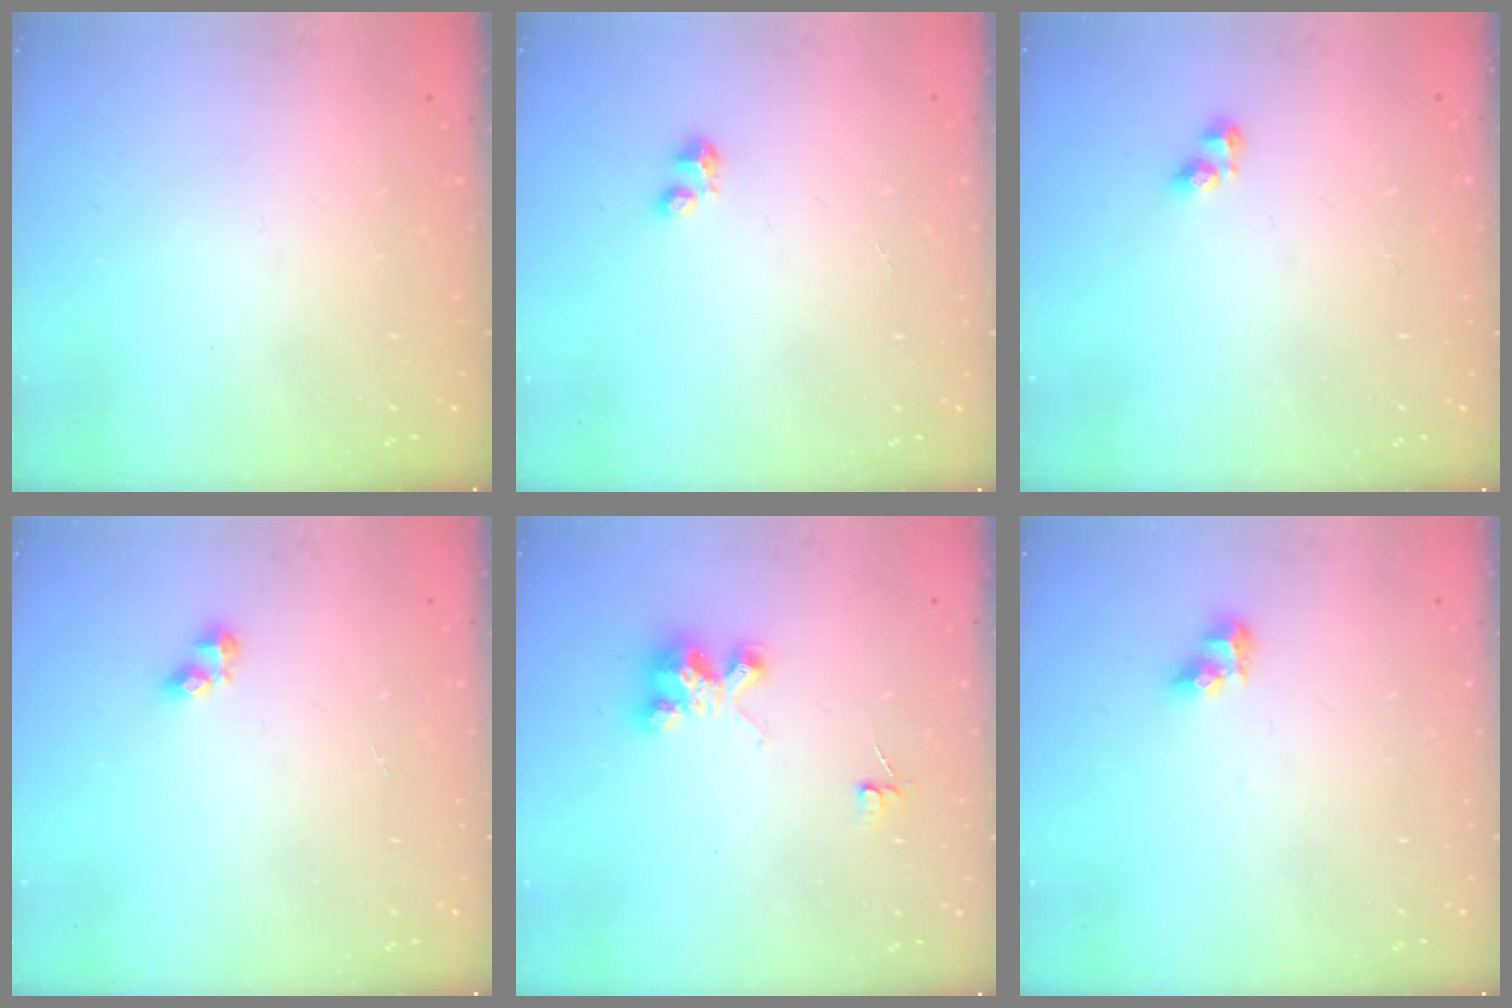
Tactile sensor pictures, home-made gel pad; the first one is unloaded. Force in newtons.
{"total": 2.8, "press": 2.8, "slide": 0.4}
{"total": 2.8, "press": 2.8, "slide": 0.3}
{"total": 3.5, "press": 3.5, "slide": 0.4}
{"total": 4.1, "press": 4.1, "slide": 0.2}
{"total": 6.1, "press": 6.1, "slide": 0.3}